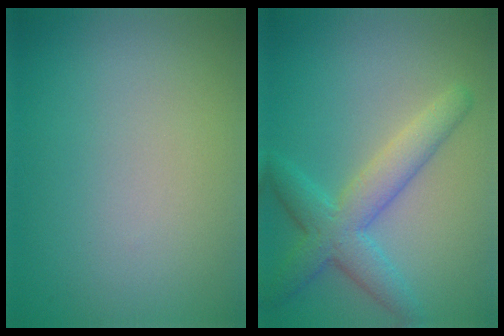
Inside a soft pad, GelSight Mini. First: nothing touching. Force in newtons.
{"total": 4.7, "press": 4.7, "slide": 0.1}